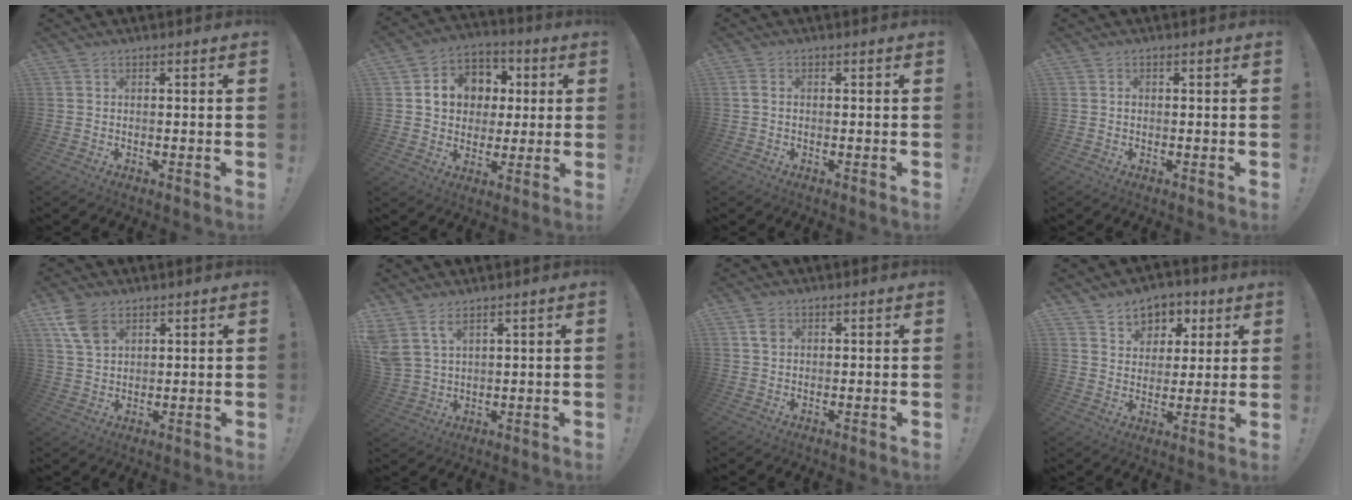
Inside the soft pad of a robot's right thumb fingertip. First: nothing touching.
{"total": 12.6, "force": [2.5, 11.0, 5.5], "torque": [-0.071, -0.004, 0.054]}
{"total": 1.1, "force": [-0.1, 0.6, 0.9], "torque": [-0.022, 0.006, -0.001]}
{"total": 0.5, "force": [-0.2, 0.5, 0.0], "torque": [-0.005, 0.005, -0.002]}
{"total": 7.7, "force": [4.2, 4.7, 4.5], "torque": [-0.081, -0.007, 0.085]}
{"total": 6.1, "force": [4.2, 2.8, 3.3], "torque": [-0.075, -0.019, 0.084]}
{"total": 2.4, "force": [1.0, 1.6, 1.4], "torque": [-0.014, -0.003, 0.017]}
{"total": 7.5, "force": [3.9, 6.3, 1.3], "torque": [-0.010, -0.030, 0.076]}